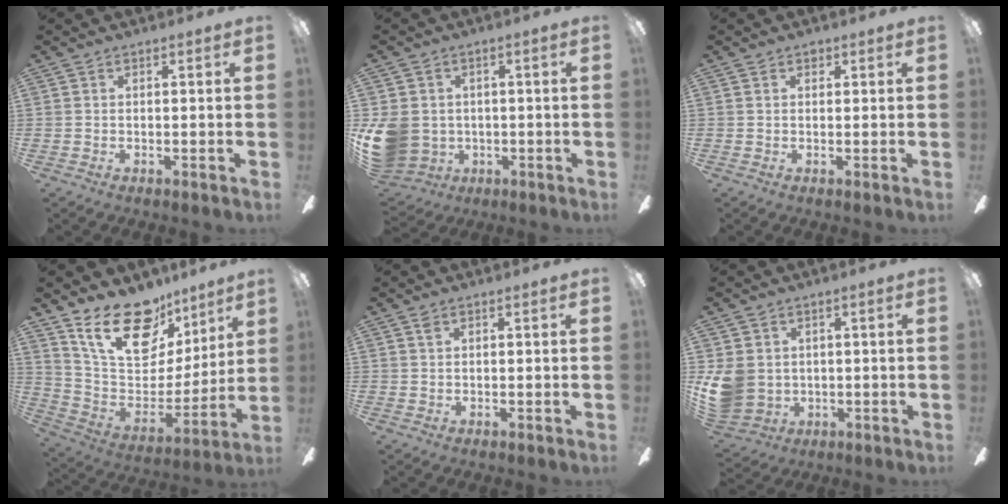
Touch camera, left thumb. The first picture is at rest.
{"total": 11.4, "force": [-1.1, 10.0, 5.4], "torque": [-0.141, 0.012, -0.012]}
{"total": 1.2, "force": [0.7, 0.9, 0.3], "torque": [-0.007, 0.004, 0.013]}
{"total": 22.5, "force": [14.5, 12.2, 12.1], "torque": [-0.216, -0.083, 0.264]}
{"total": 0.8, "force": [0.5, 0.4, 0.4], "torque": [-0.010, 0.002, 0.010]}
{"total": 9.8, "force": [0.7, 8.7, 4.4], "torque": [-0.121, 0.002, 0.019]}